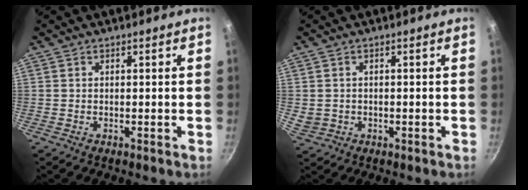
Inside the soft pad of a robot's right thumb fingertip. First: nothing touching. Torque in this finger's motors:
{"motor_torque": [0.22, 1.15, 0.36, -0.18, 0.06]}